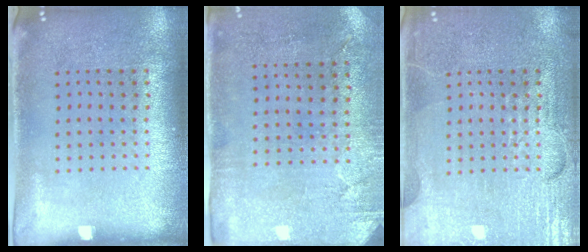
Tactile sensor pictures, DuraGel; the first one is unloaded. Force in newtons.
{"total": 2.8, "press": 2.3, "slide": 1.7}
{"total": 5.4, "press": 5.3, "slide": 0.6}